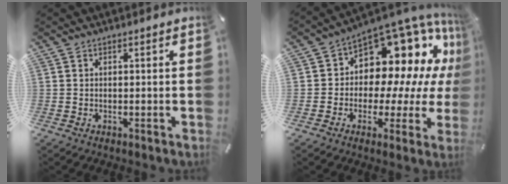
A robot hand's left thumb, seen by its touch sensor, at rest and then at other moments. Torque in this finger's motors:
{"motor_torque": [2.47, 2.54, 1.43, -0.59, 0.12]}